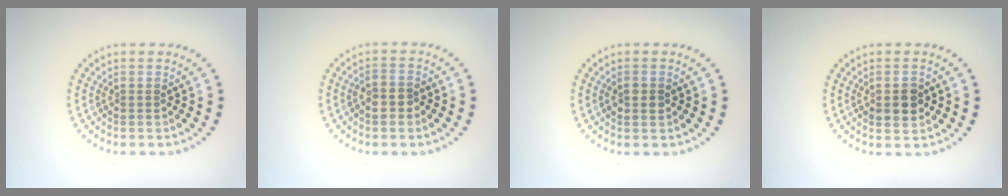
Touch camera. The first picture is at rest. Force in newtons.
{"total": 2.1, "press": 2.0, "slide": 0.8}
{"total": 1.4, "press": 1.4, "slide": 0.1}
{"total": 3.0, "press": 3.0, "slide": 0.2}